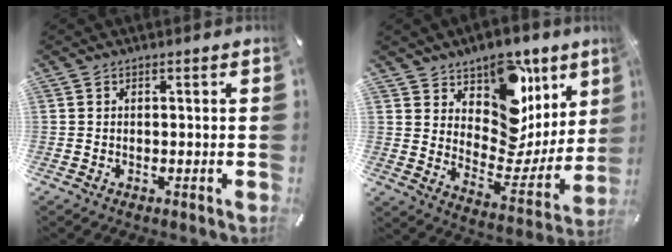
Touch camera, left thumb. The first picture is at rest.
{"total": 14.4, "force": [8.4, 10.1, 5.7], "torque": [-0.053, -0.090, 0.147]}